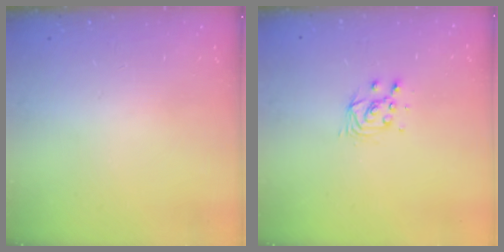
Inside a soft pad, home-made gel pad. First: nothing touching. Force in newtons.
{"total": 5.5, "press": 5.5, "slide": 0.5}